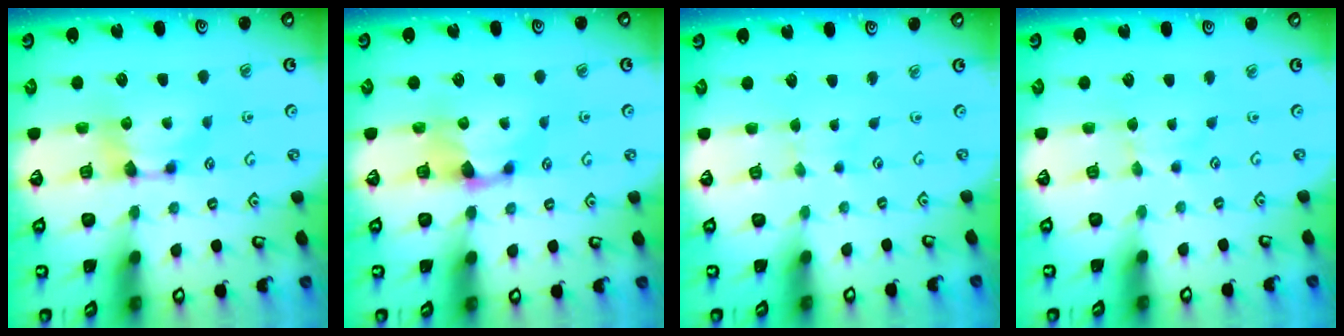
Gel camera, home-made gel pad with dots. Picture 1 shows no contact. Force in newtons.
{"total": 1.6, "press": 1.2, "slide": 1.0}
{"total": 2.6, "press": 2.6, "slide": 0.2}
{"total": 2.5, "press": 2.4, "slide": 0.5}